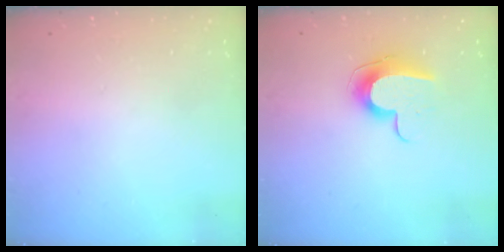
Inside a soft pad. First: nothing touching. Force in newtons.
{"total": 9.8, "press": 9.8, "slide": 0.1}